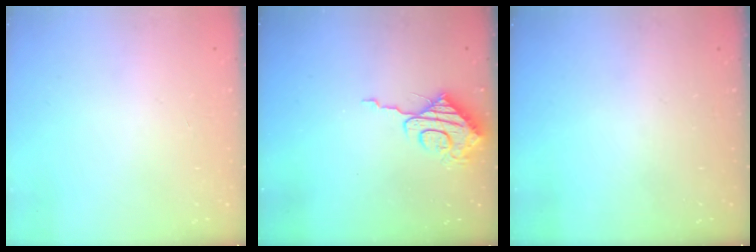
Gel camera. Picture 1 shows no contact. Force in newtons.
{"total": 9.2, "press": 9.2, "slide": 0.3}
{"total": 0.0}